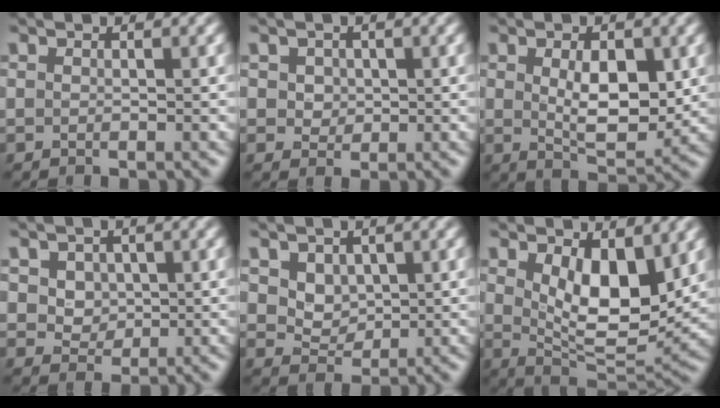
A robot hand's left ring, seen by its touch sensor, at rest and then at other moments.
{"total": 2.4, "force": [0.9, 1.9, 1.1], "torque": [-0.027, 0.008, 0.022]}
{"total": 5.3, "force": [0.5, 2.7, 4.5], "torque": [-0.074, -0.007, 0.016]}
{"total": 3.6, "force": [1.5, 2.9, 1.7], "torque": [-0.042, 0.001, 0.034]}
{"total": 2.6, "force": [1.1, 2.0, 1.2], "torque": [-0.033, -0.017, 0.032]}
{"total": 7.2, "force": [2.0, 3.5, 6.0], "torque": [-0.104, -0.019, 0.040]}